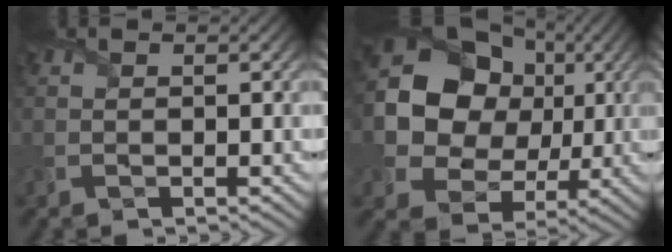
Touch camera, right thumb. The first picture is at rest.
{"total": 15.5, "force": [2.8, 12.9, 8.1], "torque": [-0.205, 0.019, 0.052]}